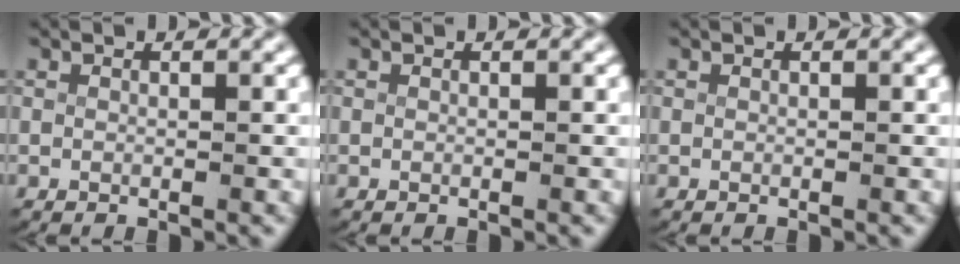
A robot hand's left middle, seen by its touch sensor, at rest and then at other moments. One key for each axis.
{"total": 0.0}
{"total": 0.0}